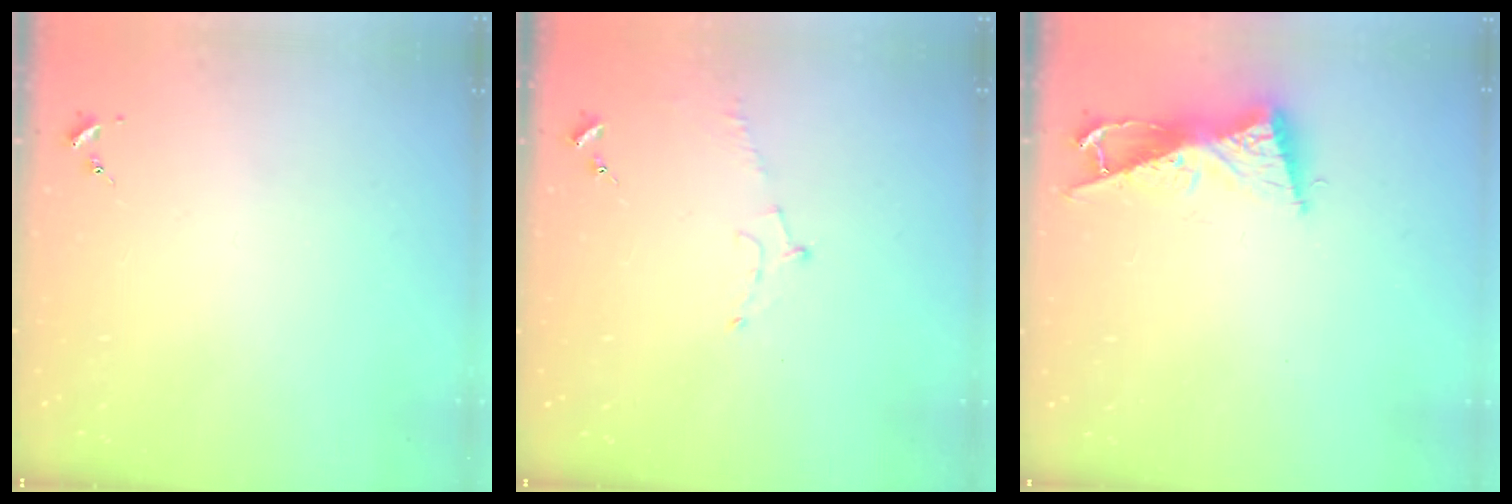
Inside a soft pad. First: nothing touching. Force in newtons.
{"total": 5.7, "press": 5.7, "slide": 0.6}
{"total": 8.9, "press": 8.9, "slide": 0.3}